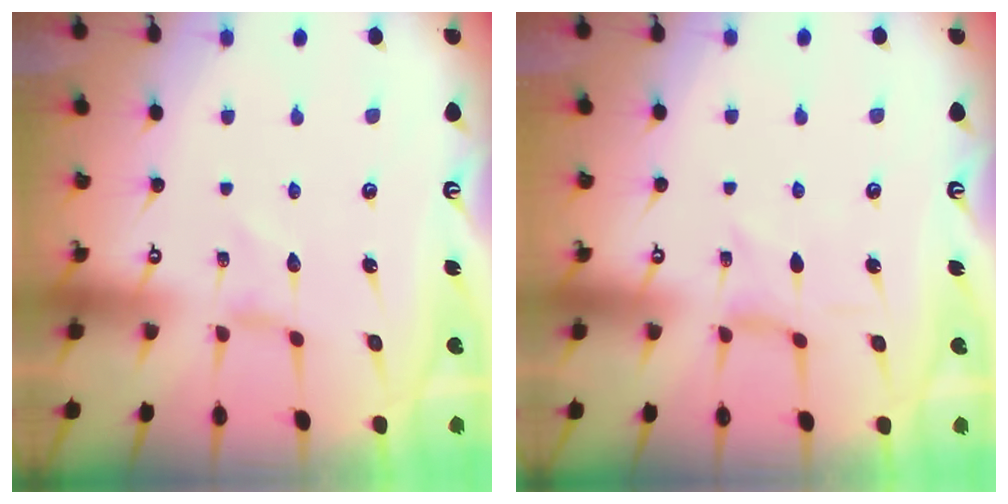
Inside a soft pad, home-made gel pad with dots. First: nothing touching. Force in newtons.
{"total": 0.0}